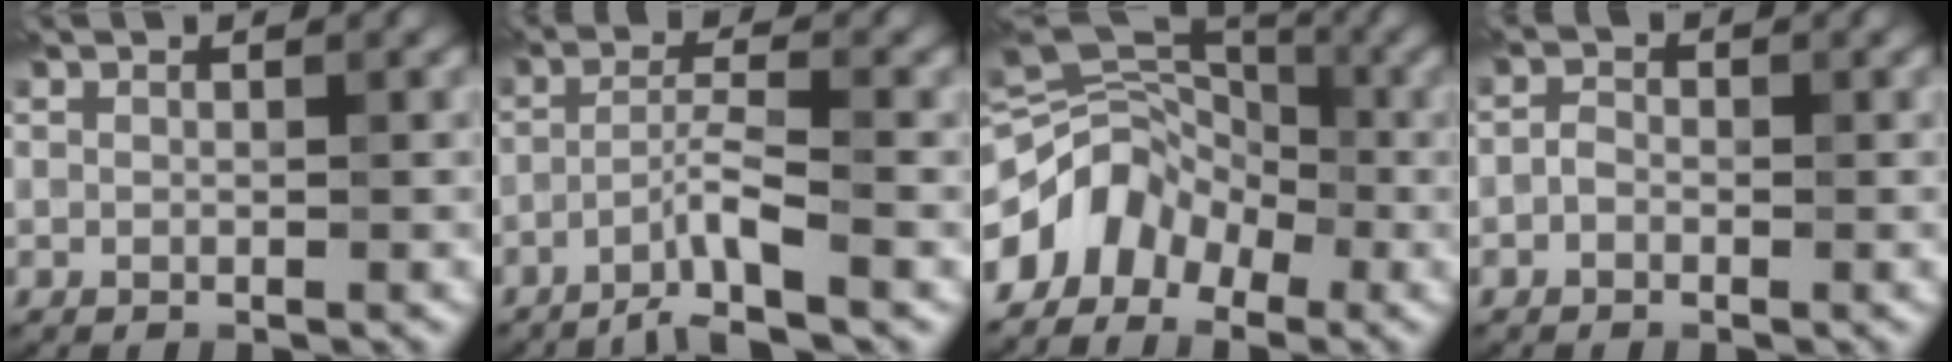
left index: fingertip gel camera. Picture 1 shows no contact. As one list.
[{"total": 3.8, "force": [-2.5, -0.1, 2.9], "torque": [-0.058, 0.011, -0.057]}, {"total": 6.8, "force": [-3.2, 4.9, 3.5], "torque": [-0.057, 0.014, -0.069]}, {"total": 1.1, "force": [-0.6, 0.8, 0.5], "torque": [-0.010, 0.008, -0.017]}]